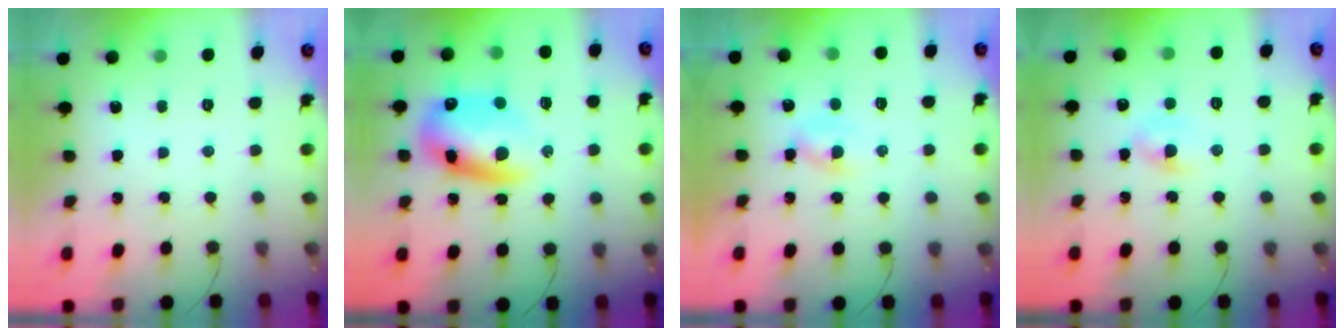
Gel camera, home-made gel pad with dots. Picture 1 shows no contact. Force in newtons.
{"total": 14.1, "press": 13.7, "slide": 3.3}
{"total": 1.6, "press": 1.5, "slide": 0.7}
{"total": 3.3, "press": 3.1, "slide": 1.3}